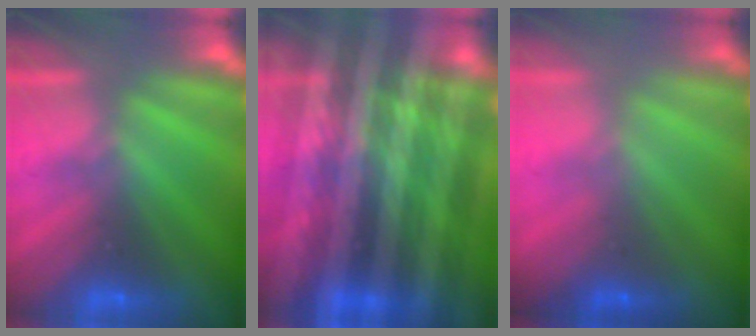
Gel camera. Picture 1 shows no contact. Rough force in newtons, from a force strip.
{"total": 7.5}
{"total": 1.5}